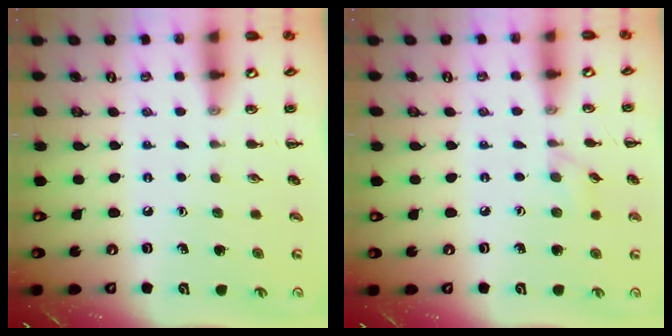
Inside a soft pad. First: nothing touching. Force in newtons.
{"total": 5.4, "press": 5.0, "slide": 2.1}